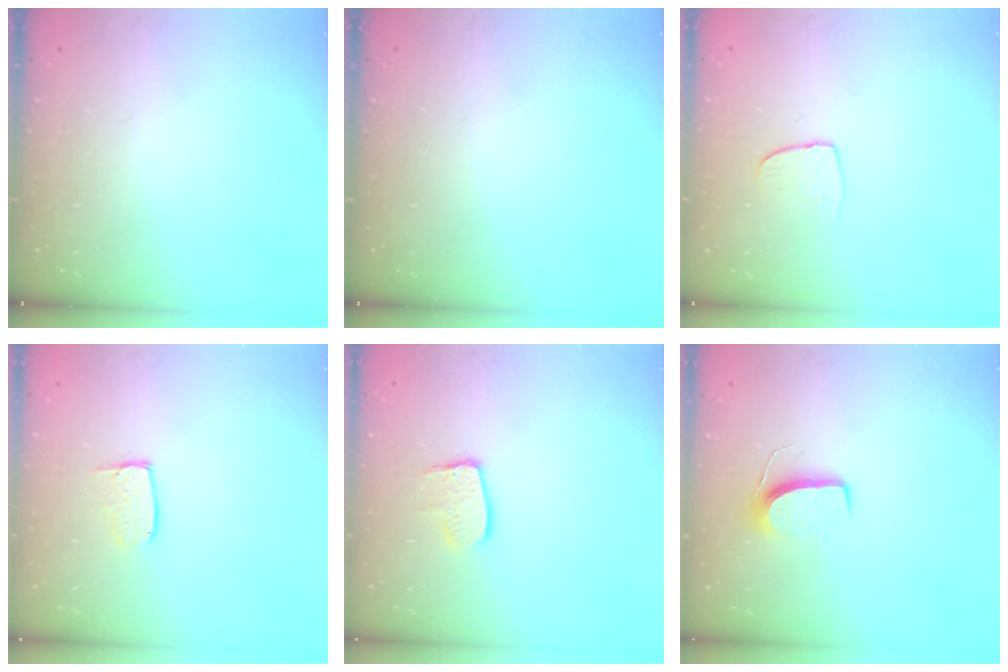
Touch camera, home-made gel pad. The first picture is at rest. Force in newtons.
{"total": 0.0}
{"total": 4.2, "press": 4.2, "slide": 0.3}
{"total": 6.7, "press": 6.7, "slide": 0.5}
{"total": 8.0, "press": 8.0, "slide": 0.5}
{"total": 6.7, "press": 6.7, "slide": 0.5}